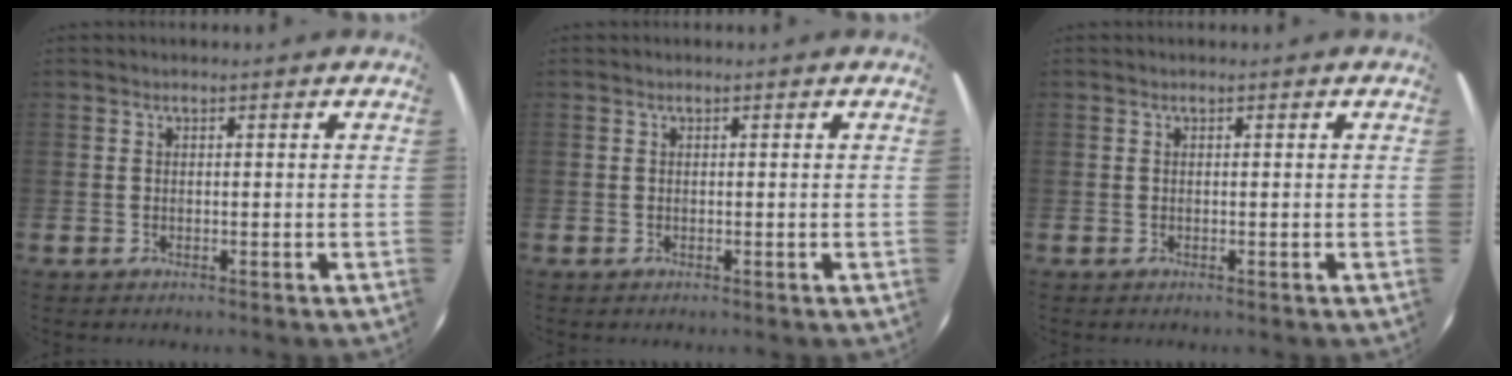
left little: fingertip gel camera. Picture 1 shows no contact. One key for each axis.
{"total": 0.0}
{"total": 0.0}